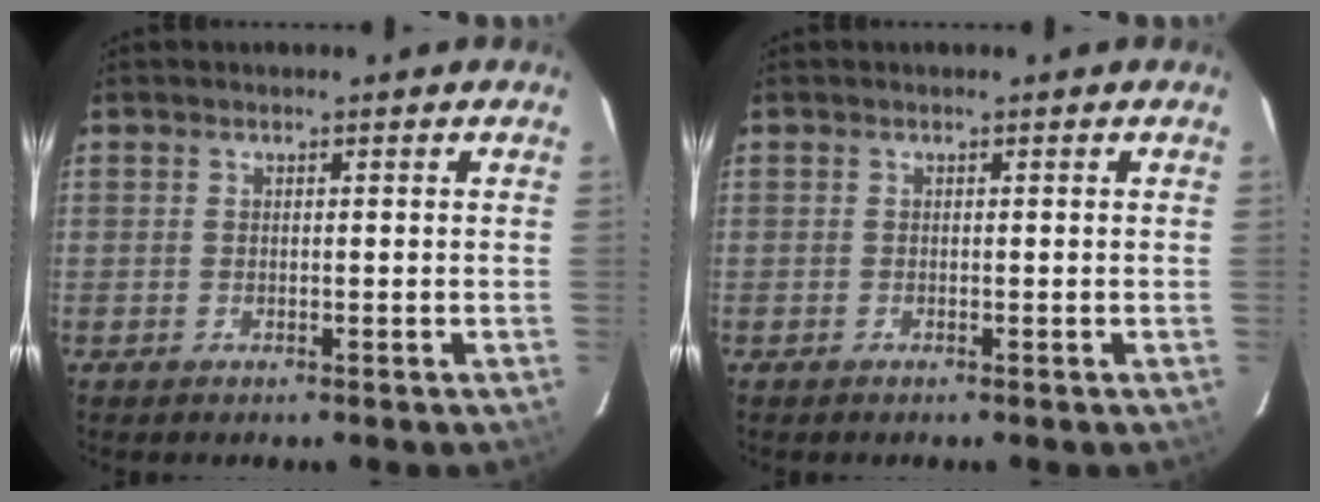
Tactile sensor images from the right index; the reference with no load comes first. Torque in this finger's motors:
{"motor_torque": [0.10, 0.04, 0.00, 0.01]}